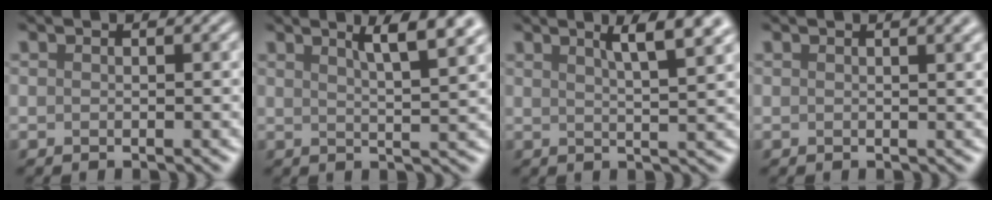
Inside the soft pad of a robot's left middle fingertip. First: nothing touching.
{"total": 6.2, "force": [3.7, 1.6, 4.8], "torque": [-0.040, 0.019, 0.035]}
{"total": 5.6, "force": [3.2, 1.3, 4.5], "torque": [-0.040, 0.017, 0.032]}
{"total": 3.3, "force": [1.7, 1.4, 2.5], "torque": [-0.011, 0.009, 0.002]}